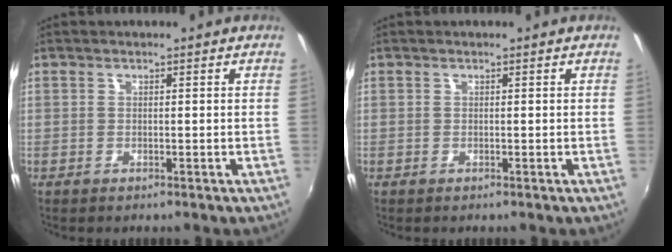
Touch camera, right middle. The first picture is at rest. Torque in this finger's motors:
{"motor_torque": [0.00, 0.00, 0.00, 0.00]}